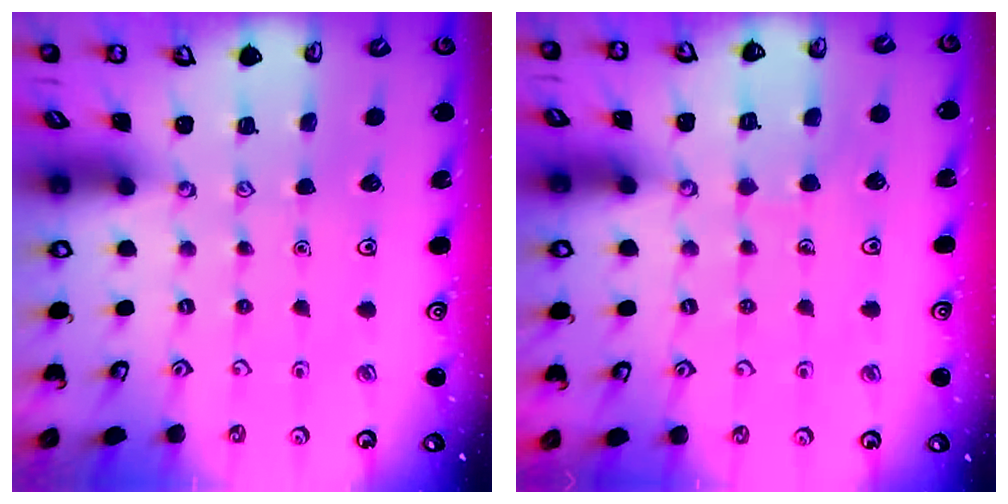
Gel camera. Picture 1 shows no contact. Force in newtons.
{"total": 5.1, "press": 5.0, "slide": 0.4}